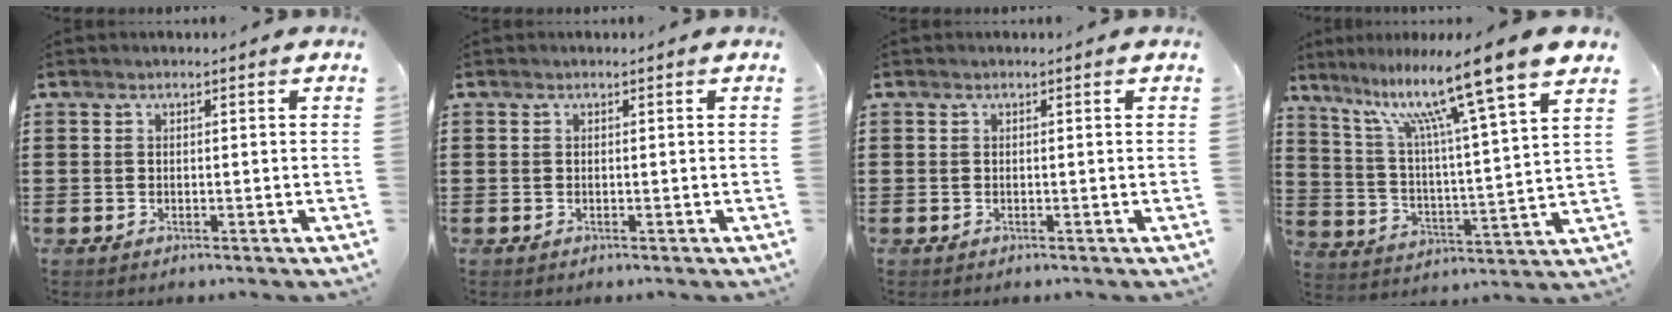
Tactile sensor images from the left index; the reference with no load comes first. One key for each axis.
{"total": 0.0}
{"total": 0.0}
{"total": 12.9, "fx": 10.0, "fy": -0.7, "fz": 8.1, "tx": -0.167, "ty": -0.076, "tz": 0.153}